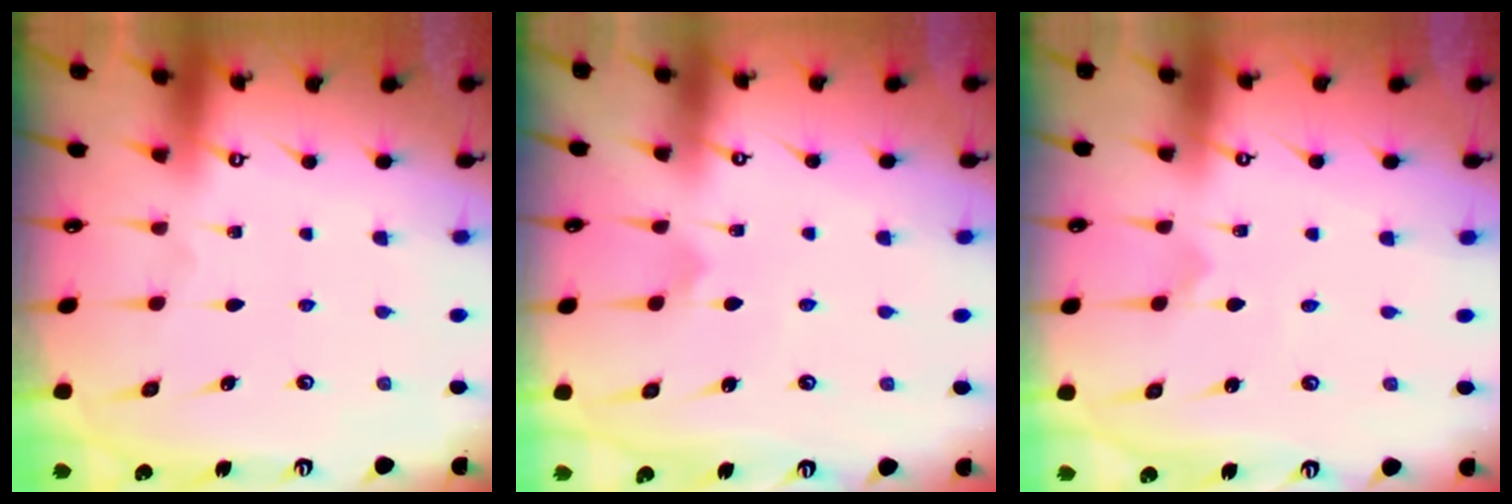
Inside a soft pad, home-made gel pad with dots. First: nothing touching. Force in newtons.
{"total": 2.5, "press": 2.5, "slide": 0.3}
{"total": 0.0}